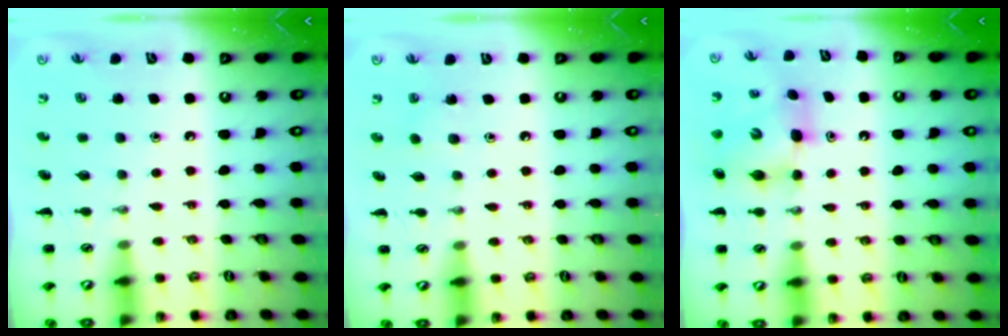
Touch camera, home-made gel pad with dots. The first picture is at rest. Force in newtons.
{"total": 1.4, "press": 1.3, "slide": 0.5}
{"total": 7.3, "press": 7.1, "slide": 1.4}